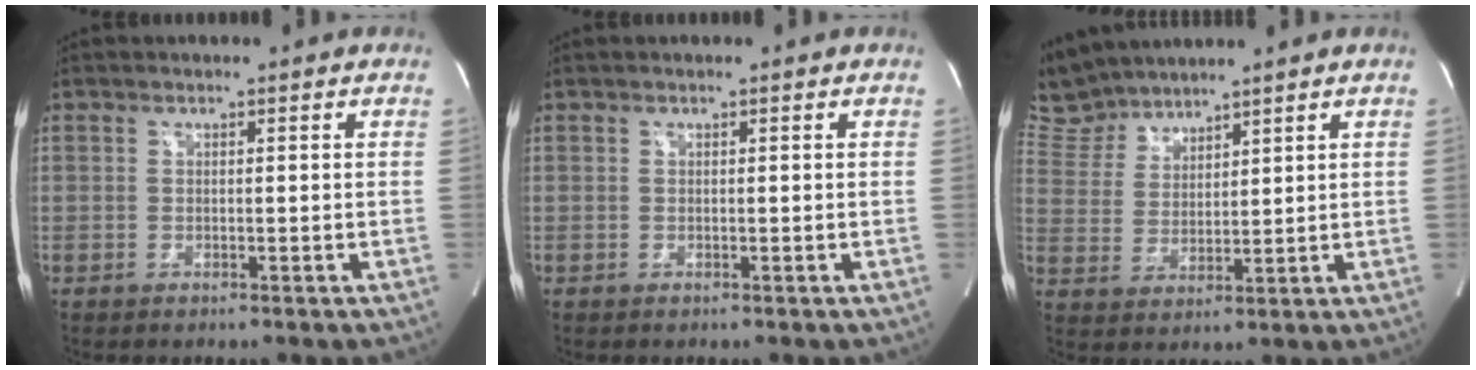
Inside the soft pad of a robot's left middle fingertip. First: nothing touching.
{"total": 0.0}
{"total": 8.0, "force": [7.8, 1.8, 0.5], "torque": [-0.026, 0.009, 0.172]}